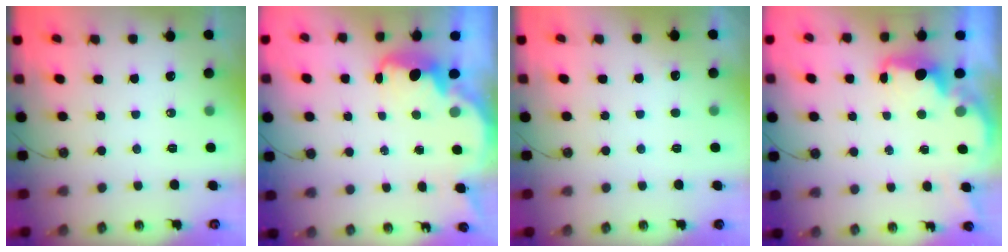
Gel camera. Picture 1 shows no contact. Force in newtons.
{"total": 2.8, "press": 2.8, "slide": 0.4}
{"total": 2.6, "press": 2.4, "slide": 1.0}
{"total": 2.2, "press": 2.0, "slide": 0.7}